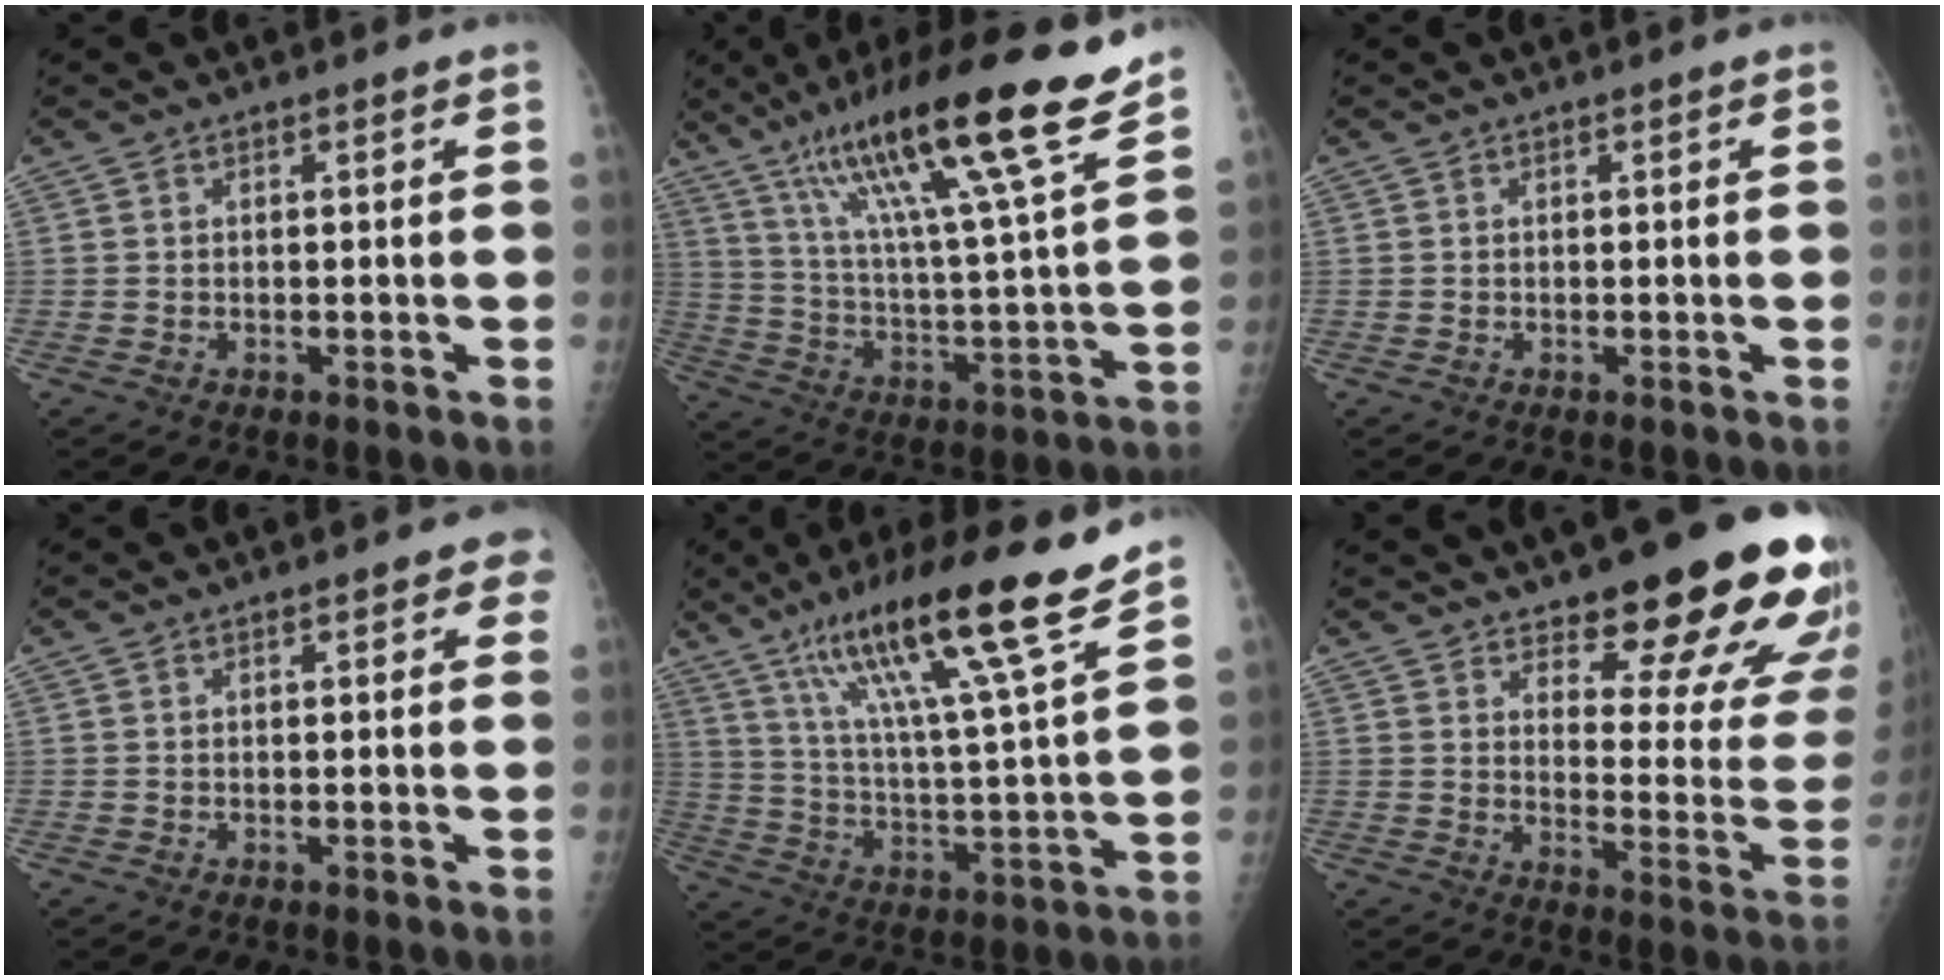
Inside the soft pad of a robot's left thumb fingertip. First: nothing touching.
{"total": 23.8, "force": [15.8, 1.9, 17.8], "torque": [-0.281, -0.053, 0.268]}
{"total": 0.0}
{"total": 2.1, "force": [1.1, 1.1, 1.5], "torque": [0.001, 0.001, 0.008]}
{"total": 21.2, "force": [14.3, 1.0, 15.7], "torque": [-0.246, -0.057, 0.242]}
{"total": 21.3, "force": [15.2, 5.9, 13.7], "torque": [-0.138, -0.100, 0.198]}